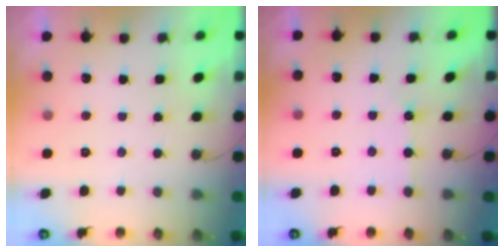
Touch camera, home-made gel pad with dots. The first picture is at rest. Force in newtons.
{"total": 2.3, "press": 2.3, "slide": 0.3}